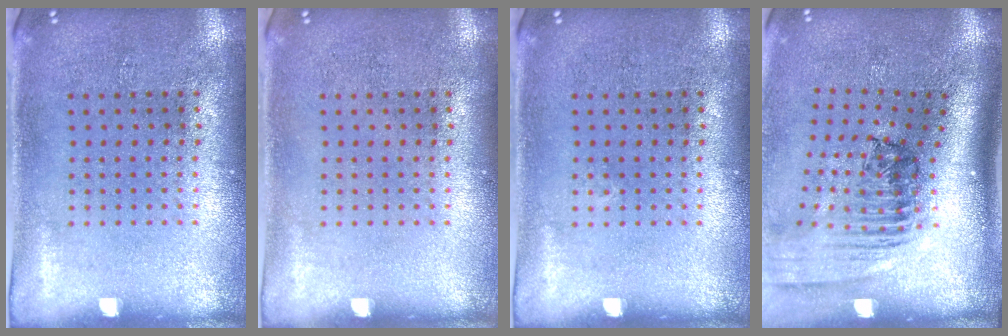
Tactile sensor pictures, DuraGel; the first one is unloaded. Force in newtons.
{"total": 0.0}
{"total": 0.0}
{"total": 2.6, "press": 1.7, "slide": 1.9}